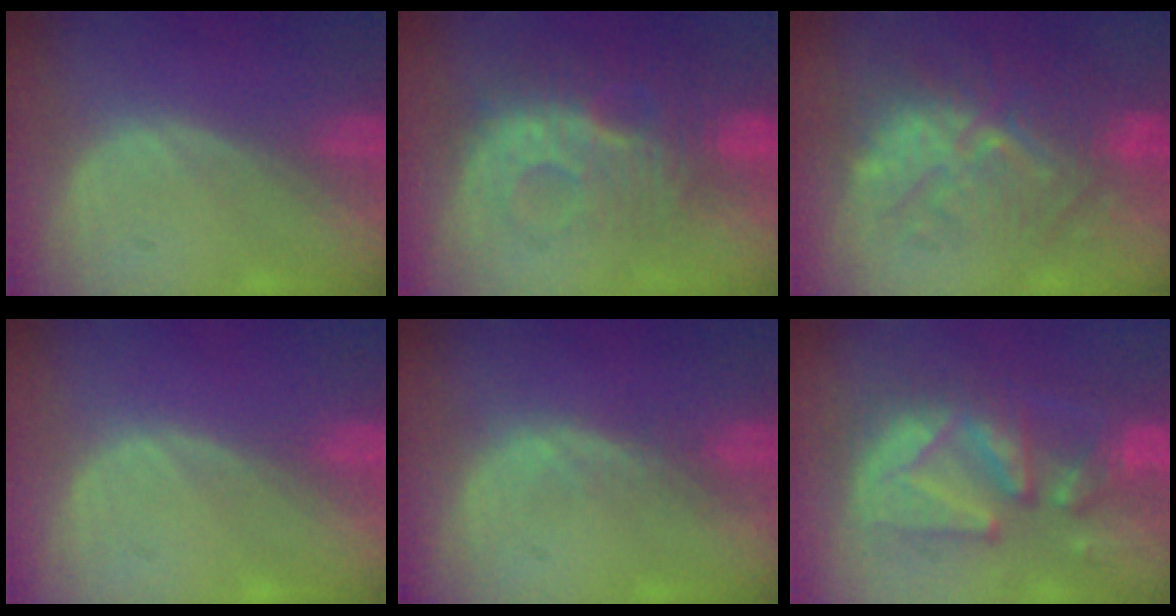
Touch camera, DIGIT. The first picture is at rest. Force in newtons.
{"total": 9.2, "press": 8.6, "slide": 3.1}
{"total": 9.8, "press": 9.7, "slide": 1.0}
{"total": 0.0}
{"total": 1.1, "press": 1.1, "slide": 0.3}
{"total": 11.2, "press": 10.7, "slide": 3.2}